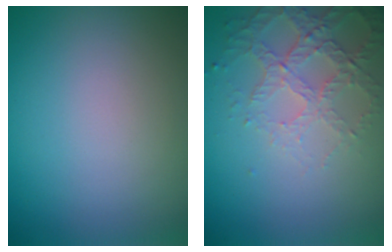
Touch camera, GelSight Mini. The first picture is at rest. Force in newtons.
{"total": 4.3, "press": 3.2, "slide": 2.9}